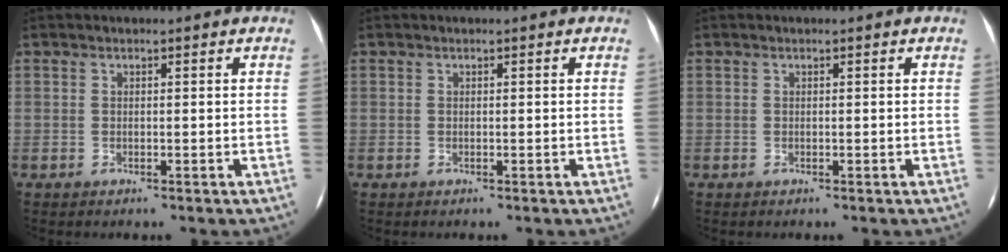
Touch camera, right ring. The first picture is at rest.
{"total": 0.0}
{"total": 0.0}